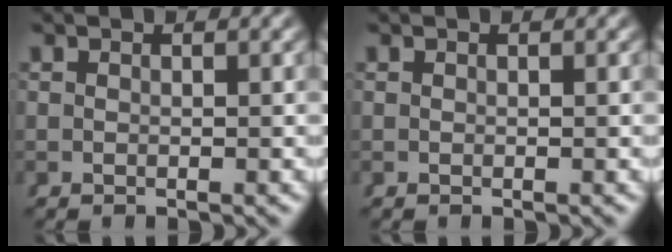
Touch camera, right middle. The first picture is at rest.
{"total": 0.0}